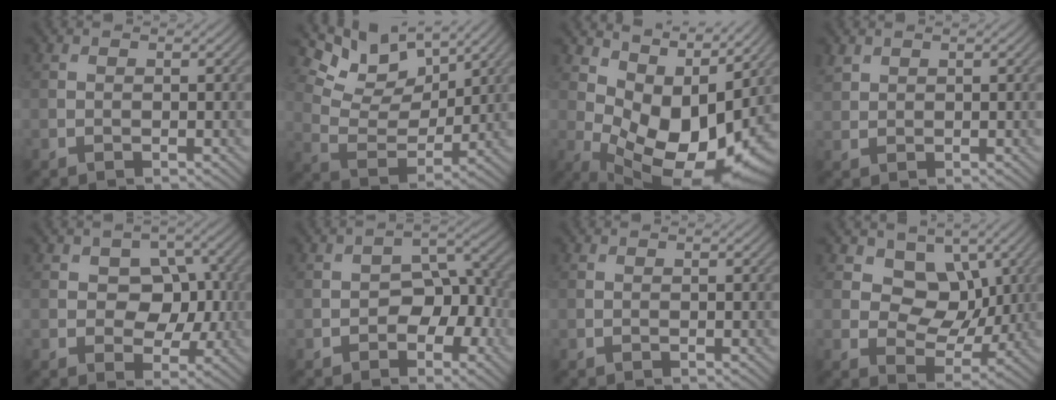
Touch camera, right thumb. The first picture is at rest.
{"total": 10.1, "force": [7.0, 4.6, 5.7], "torque": [-0.128, -0.003, 0.119]}
{"total": 13.2, "force": [3.1, 7.6, 10.4], "torque": [-0.181, -0.022, 0.070]}
{"total": 1.6, "force": [1.2, 0.9, 0.5], "torque": [-0.017, 0.002, 0.031]}
{"total": 6.1, "force": [0.1, 4.5, 4.2], "torque": [-0.055, -0.001, -0.008]}
{"total": 6.2, "force": [-1.8, 4.1, 4.3], "torque": [-0.045, 0.004, -0.038]}
{"total": 0.0}
{"total": 7.5, "force": [3.1, 5.7, 3.9], "torque": [-0.081, -0.021, 0.055]}